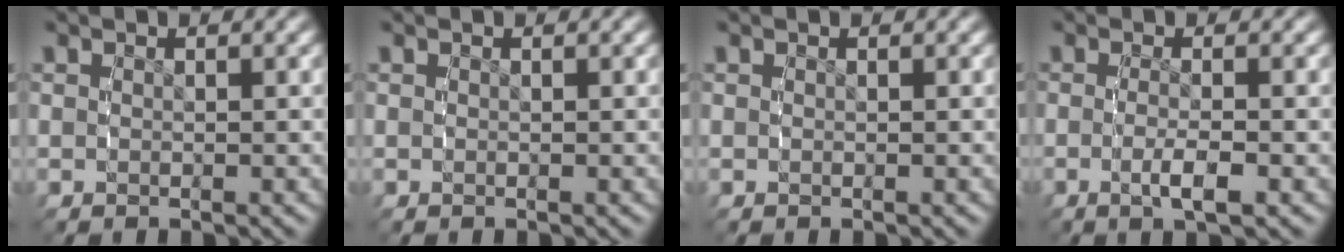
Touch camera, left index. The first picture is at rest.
{"total": 0.0}
{"total": 0.0}
{"total": 2.7, "force": [-1.2, 0.2, 2.4], "torque": [-0.054, -0.014, -0.015]}